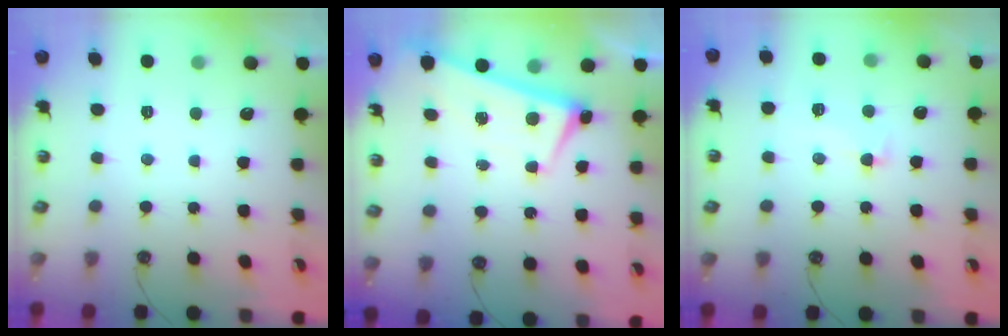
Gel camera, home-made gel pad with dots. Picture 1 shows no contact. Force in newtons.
{"total": 1.3, "press": 1.1, "slide": 0.8}
{"total": 1.3, "press": 0.3, "slide": 1.3}